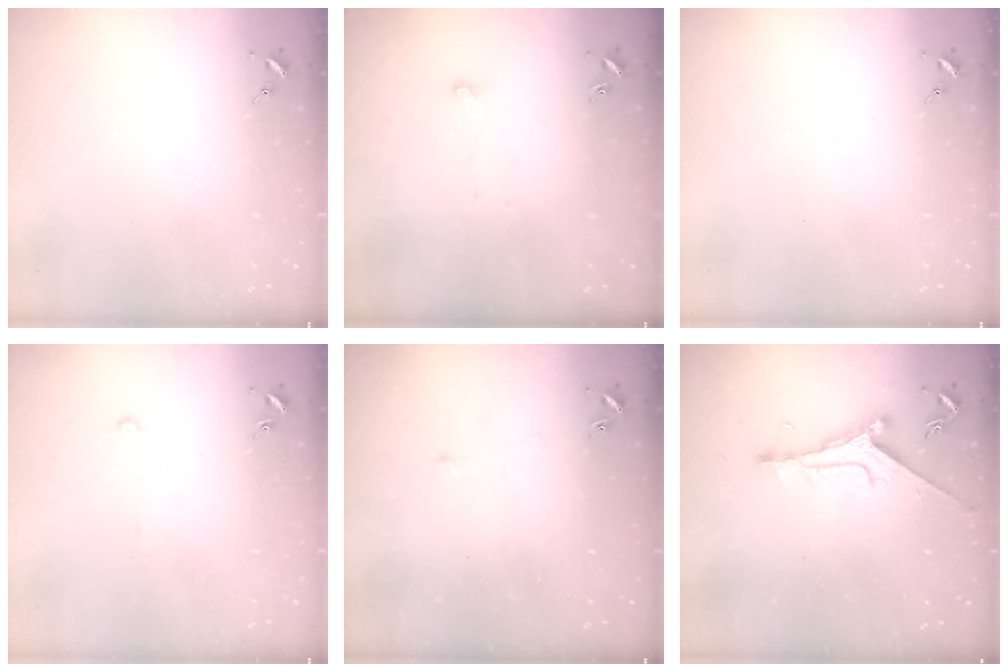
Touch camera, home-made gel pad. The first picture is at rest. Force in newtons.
{"total": 3.5, "press": 3.5, "slide": 0.3}
{"total": 0.0}
{"total": 2.9, "press": 2.9, "slide": 0.1}
{"total": 3.3, "press": 3.3, "slide": 0.3}
{"total": 9.5, "press": 9.5, "slide": 0.8}